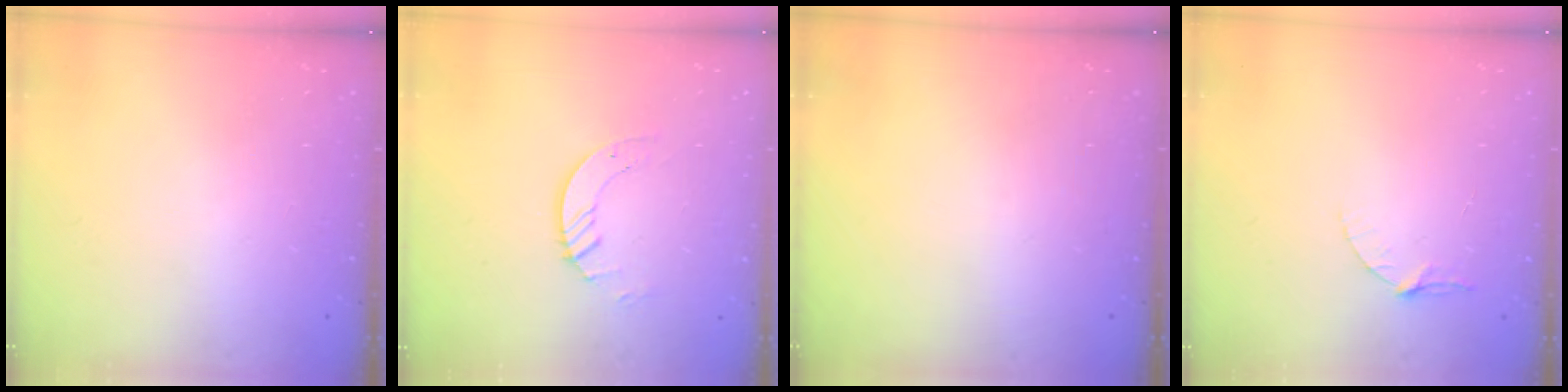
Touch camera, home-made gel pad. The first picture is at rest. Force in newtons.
{"total": 4.0, "press": 4.0, "slide": 0.3}
{"total": 0.0}
{"total": 4.0, "press": 3.9, "slide": 0.4}